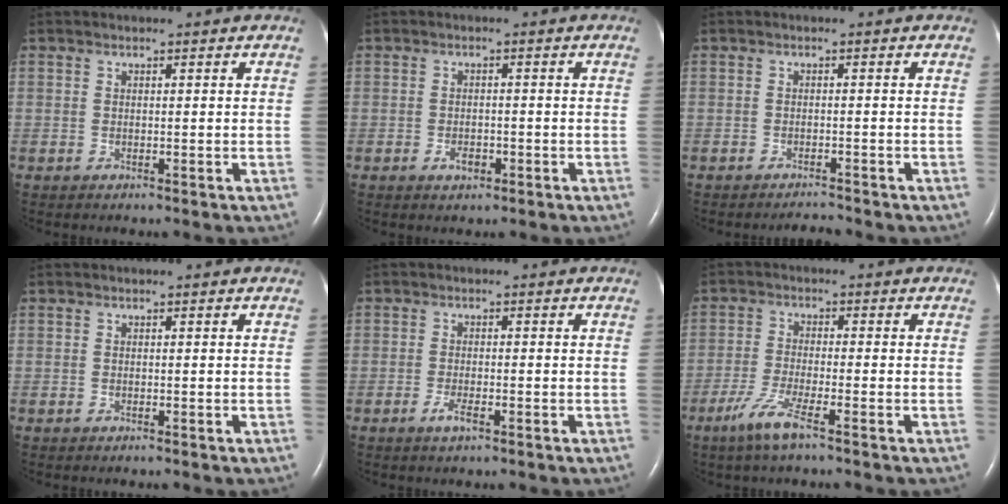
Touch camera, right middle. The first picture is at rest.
{"total": 1.8, "force": [-0.9, 1.0, 1.1], "torque": [-0.020, 0.001, -0.011]}
{"total": 1.5, "force": [-1.5, -0.1, 0.0], "torque": [-0.005, -0.009, -0.021]}
{"total": 0.0}
{"total": 1.9, "force": [-1.1, 0.3, 1.5], "torque": [-0.030, -0.002, -0.023]}
{"total": 5.1, "force": [-3.4, 0.1, 3.8], "torque": [-0.084, -0.010, -0.072]}